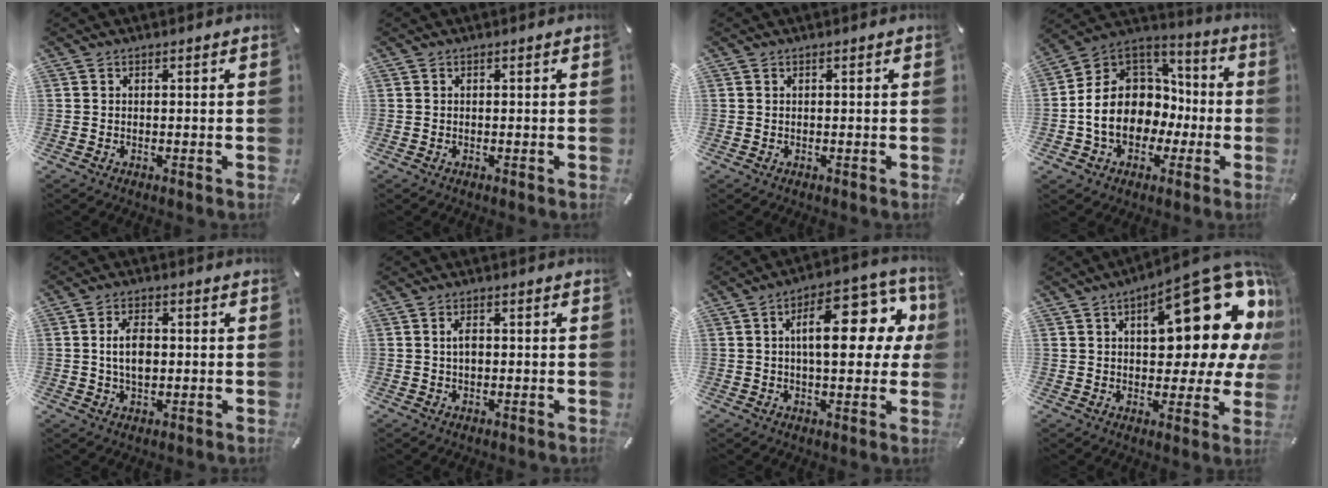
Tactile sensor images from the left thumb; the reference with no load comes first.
{"total": 0.0}
{"total": 0.0}
{"total": 15.2, "force": [-3.6, 12.8, 7.3], "torque": [-0.161, 0.013, -0.060]}
{"total": 6.3, "force": [0.2, 3.8, 5.1], "torque": [-0.111, -0.001, -0.005]}
{"total": 2.5, "force": [0.2, 1.3, 2.1], "torque": [-0.042, 0.004, 0.002]}
{"total": 18.7, "force": [4.4, 8.8, 15.9], "torque": [-0.224, -0.014, 0.069]}
{"total": 22.6, "force": [9.4, 9.8, 18.1], "torque": [-0.224, -0.062, 0.146]}